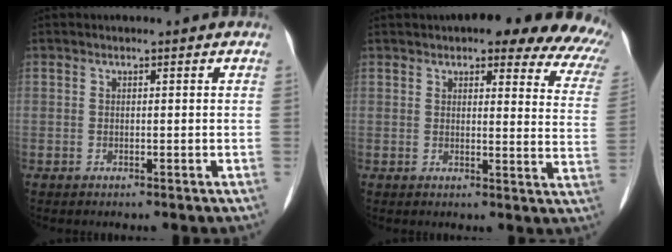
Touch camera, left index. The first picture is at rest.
{"total": 17.8, "force": [14.1, 4.5, 9.9], "torque": [-0.096, -0.006, 0.141]}